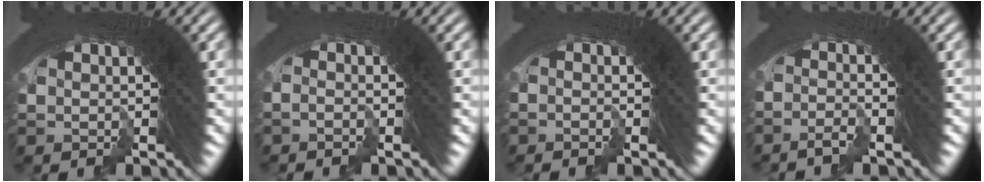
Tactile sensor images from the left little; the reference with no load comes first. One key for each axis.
{"total": 2.1, "fx": -0.4, "fy": -1.5, "fz": -1.5, "tx": 0.034, "ty": 0.004, "tz": -0.009}
{"total": 1.5, "fx": -0.2, "fy": -1.0, "fz": -1.1, "tx": 0.025, "ty": 0.004, "tz": -0.006}
{"total": 2.6, "fx": -1.3, "fy": -1.6, "fz": -1.6, "tx": 0.037, "ty": 0.002, "tz": -0.029}